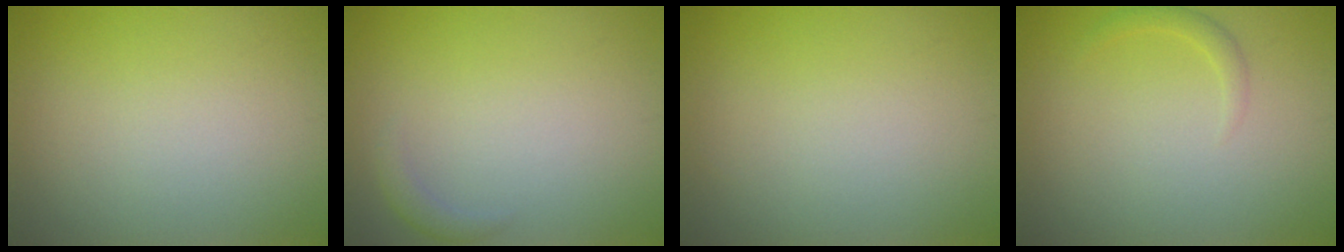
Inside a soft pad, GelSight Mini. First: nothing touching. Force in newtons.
{"total": 1.0, "press": 1.0, "slide": 0.0}
{"total": 0.0}
{"total": 1.0, "press": 1.0, "slide": 0.1}